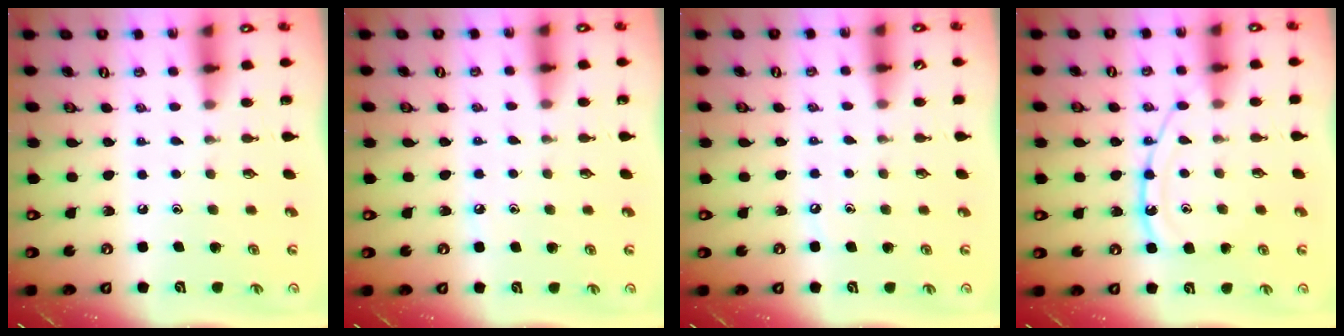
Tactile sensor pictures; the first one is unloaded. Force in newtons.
{"total": 5.2, "press": 5.2, "slide": 0.6}
{"total": 2.6, "press": 2.6, "slide": 0.4}
{"total": 12.8, "press": 12.7, "slide": 0.9}